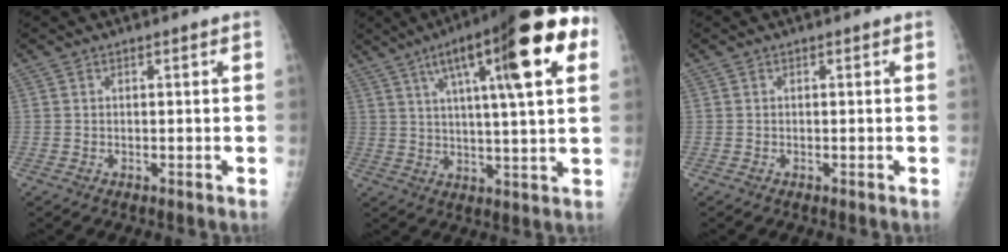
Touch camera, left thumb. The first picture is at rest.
{"total": 23.5, "force": [9.3, 5.0, 21.0], "torque": [-0.298, 0.005, 0.133]}
{"total": 0.0}